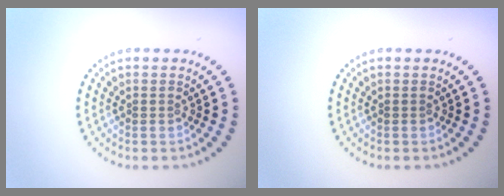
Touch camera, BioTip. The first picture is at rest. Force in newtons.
{"total": 0.0}